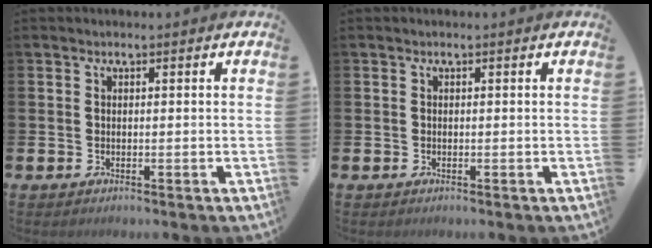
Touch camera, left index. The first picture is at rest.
{"total": 0.0}